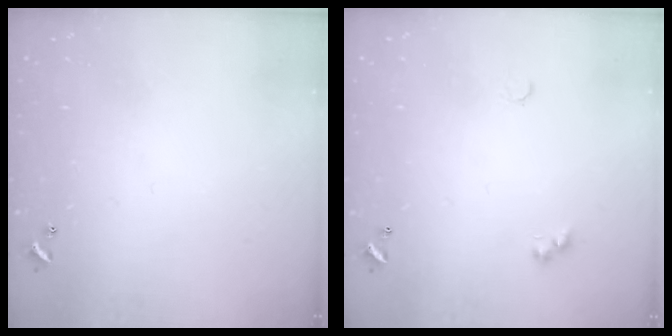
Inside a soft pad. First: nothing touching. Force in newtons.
{"total": 2.5, "press": 2.4, "slide": 0.5}